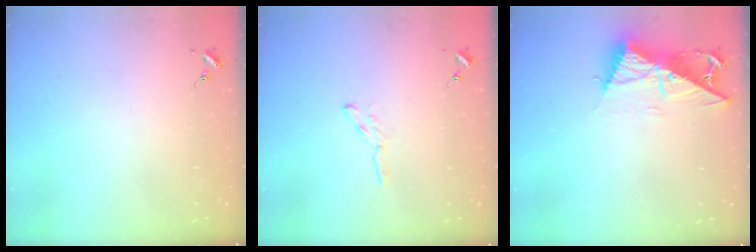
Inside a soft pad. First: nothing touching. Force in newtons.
{"total": 2.4, "press": 2.4, "slide": 0.2}
{"total": 13.0, "press": 13.0, "slide": 1.1}